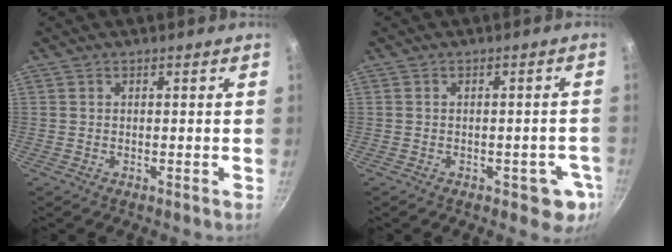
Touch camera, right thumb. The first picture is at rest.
{"total": 5.8, "force": [-2.1, 3.3, 4.3], "torque": [-0.014, 0.016, -0.018]}